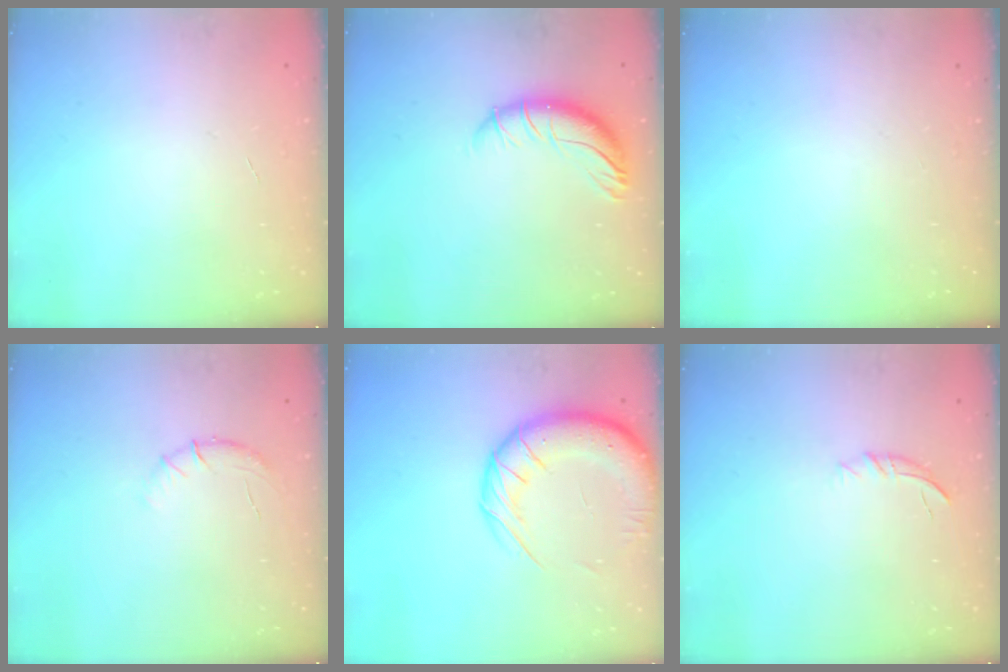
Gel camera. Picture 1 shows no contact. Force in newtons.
{"total": 10.9, "press": 10.7, "slide": 1.9}
{"total": 0.0}
{"total": 7.1, "press": 6.8, "slide": 2.0}
{"total": 14.8, "press": 14.3, "slide": 3.9}
{"total": 6.9, "press": 6.6, "slide": 2.0}